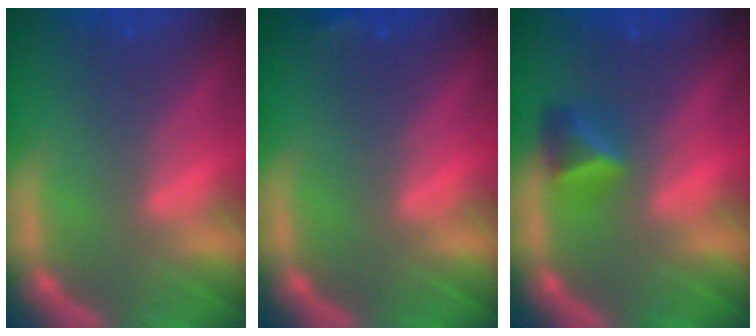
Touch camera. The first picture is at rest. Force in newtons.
{"total": 0.9}
{"total": 2.4}